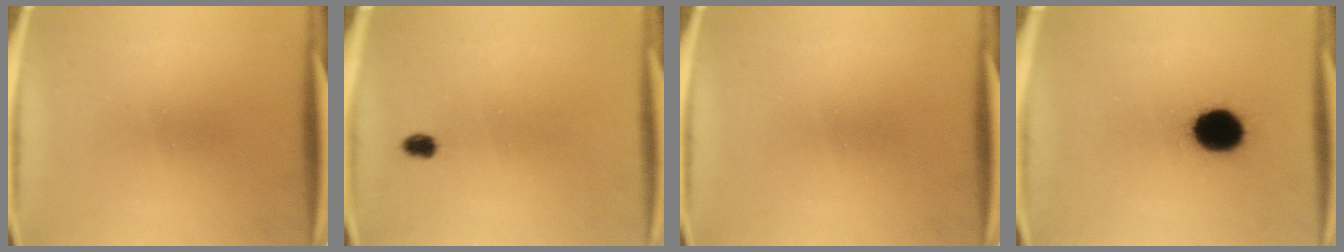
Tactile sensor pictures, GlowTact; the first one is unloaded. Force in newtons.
{"total": 1.9}
{"total": 0.0}
{"total": 12.4}